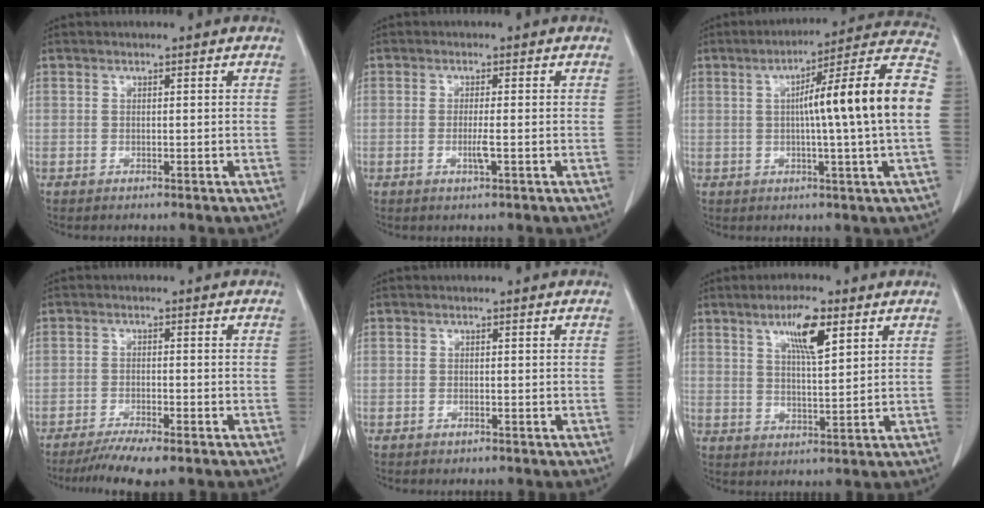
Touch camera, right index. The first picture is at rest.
{"total": 2.2, "force": [-0.6, 0.0, 2.1], "torque": [-0.043, -0.005, -0.011]}
{"total": 17.5, "force": [0.5, -1.0, 17.5], "torque": [-0.251, 0.021, -0.004]}
{"total": 6.5, "force": [-5.0, 0.4, 4.2], "torque": [-0.067, -0.015, -0.081]}
{"total": 0.5, "force": [-0.3, 0.3, 0.2], "torque": [-0.006, -0.001, -0.001]}
{"total": 7.2, "force": [3.7, 1.2, 6.0], "torque": [-0.108, 0.000, 0.063]}